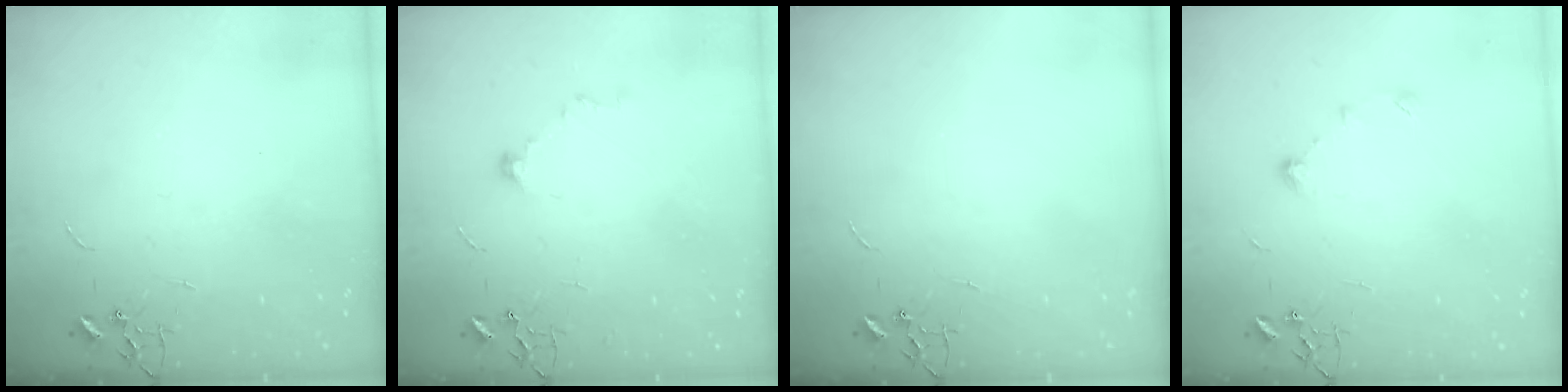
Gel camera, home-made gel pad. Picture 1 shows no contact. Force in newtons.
{"total": 7.8, "press": 7.6, "slide": 1.5}
{"total": 0.0}
{"total": 7.2, "press": 7.1, "slide": 1.0}